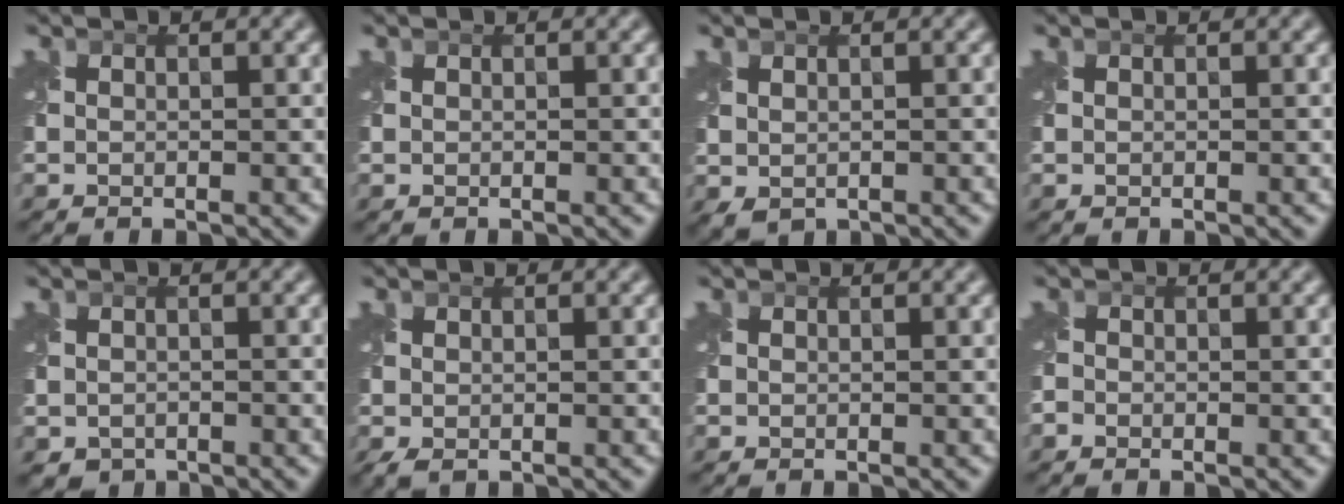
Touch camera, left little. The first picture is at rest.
{"total": 0.0}
{"total": 1.1, "force": [0.1, 0.9, 0.8], "torque": [-0.022, -0.005, 0.009]}
{"total": 0.0}
{"total": 1.4, "force": [-0.8, 1.1, 0.3], "torque": [-0.007, -0.012, -0.016]}
{"total": 1.0, "force": [-0.3, 0.6, 0.7], "torque": [-0.024, -0.007, -0.003]}
{"total": 0.0}
{"total": 0.6, "force": [-0.5, 0.3, -0.1], "torque": [0.001, -0.002, -0.014]}